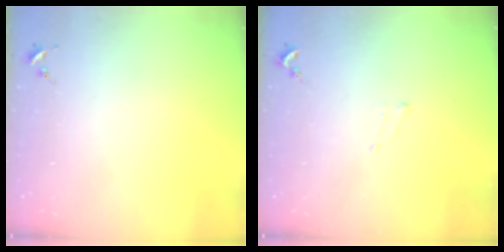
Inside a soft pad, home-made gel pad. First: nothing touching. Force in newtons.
{"total": 4.1, "press": 4.1, "slide": 0.5}